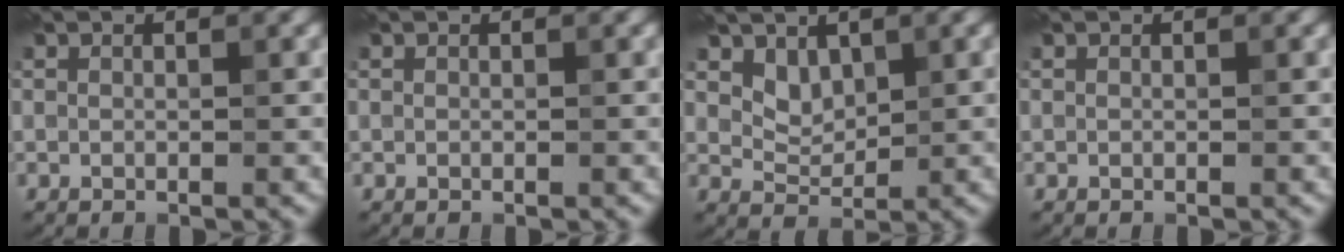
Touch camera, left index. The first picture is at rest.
{"total": 0.0}
{"total": 2.2, "force": [1.5, 1.5, 0.8], "torque": [-0.021, -0.009, 0.034]}
{"total": 0.0}